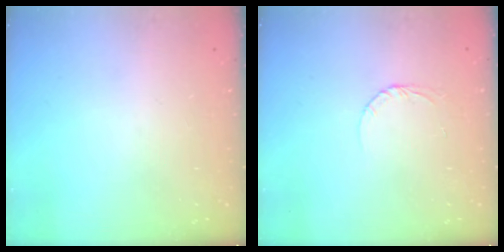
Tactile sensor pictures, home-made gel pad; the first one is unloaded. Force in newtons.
{"total": 3.5, "press": 3.5, "slide": 0.3}